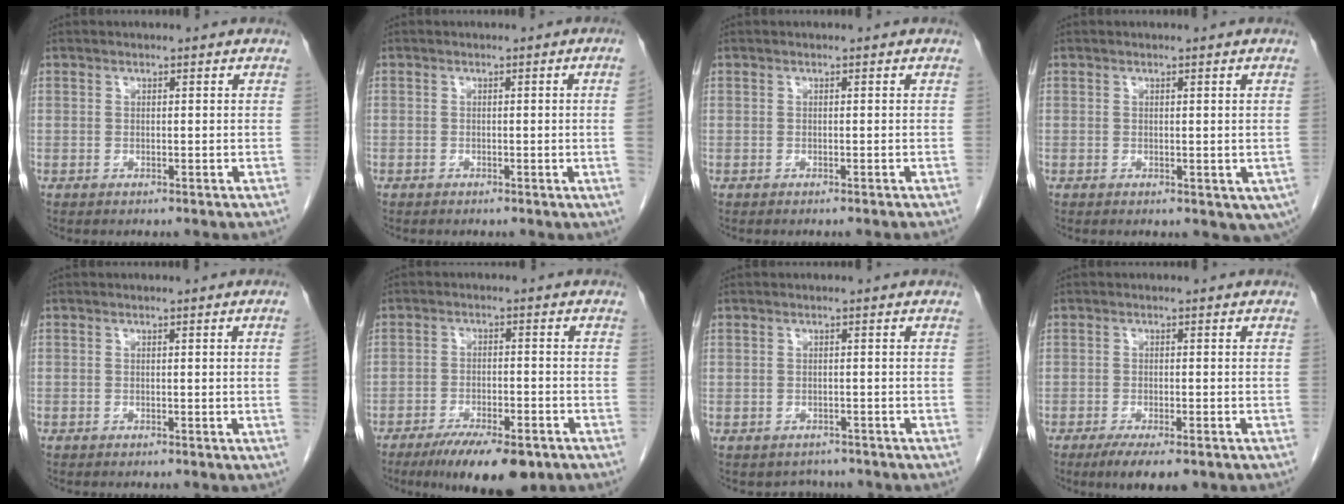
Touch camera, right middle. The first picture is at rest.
{"total": 2.2, "force": [-0.3, -0.9, 2.0], "torque": [-0.021, -0.001, -0.003]}
{"total": 1.0, "force": [-0.9, -0.2, 0.4], "torque": [0.002, 0.004, -0.012]}
{"total": 4.1, "force": [-0.6, 2.5, 3.2], "torque": [-0.031, -0.009, -0.001]}
{"total": 1.1, "force": [-0.2, -0.5, 1.0], "torque": [-0.003, 0.002, -0.005]}
{"total": 10.7, "force": [-7.4, 2.8, 7.1], "torque": [-0.109, -0.016, -0.113]}
{"total": 2.4, "force": [-2.1, 1.3, -0.2], "torque": [-0.006, 0.004, -0.029]}
{"total": 6.2, "force": [-4.3, 1.5, 4.3], "torque": [-0.064, -0.014, -0.062]}